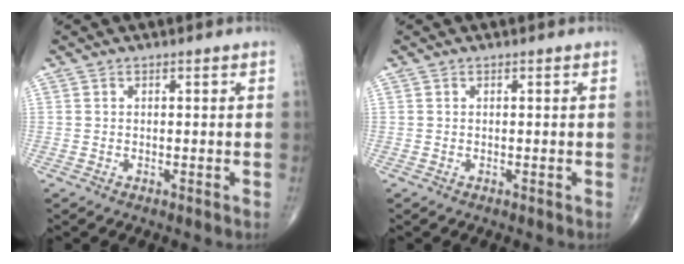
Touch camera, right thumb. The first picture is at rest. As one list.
[{"total": 0.0}]